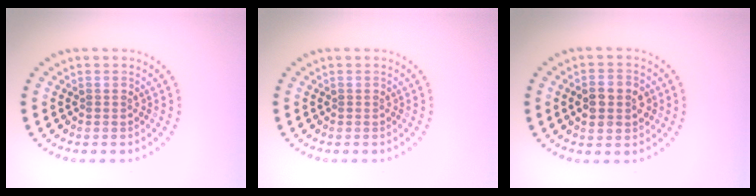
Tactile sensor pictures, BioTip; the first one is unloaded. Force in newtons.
{"total": 0.0}
{"total": 3.6, "press": 3.6, "slide": 0.2}